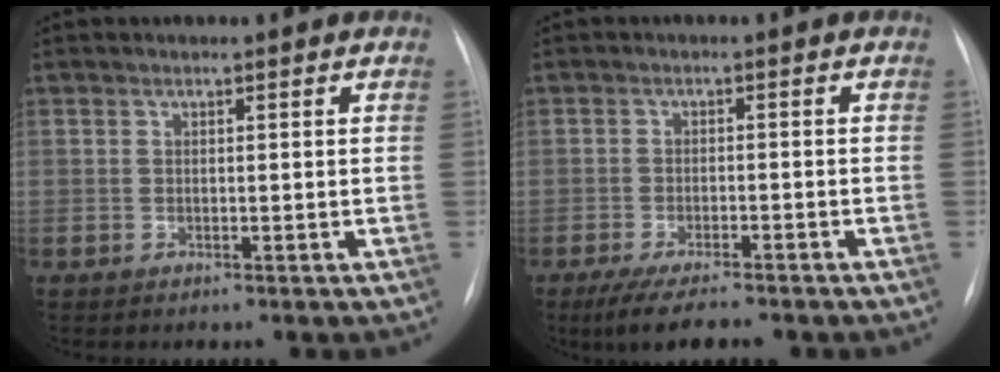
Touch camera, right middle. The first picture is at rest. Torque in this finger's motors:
{"motor_torque": [0.67, -0.64, 0.21, 0.06]}